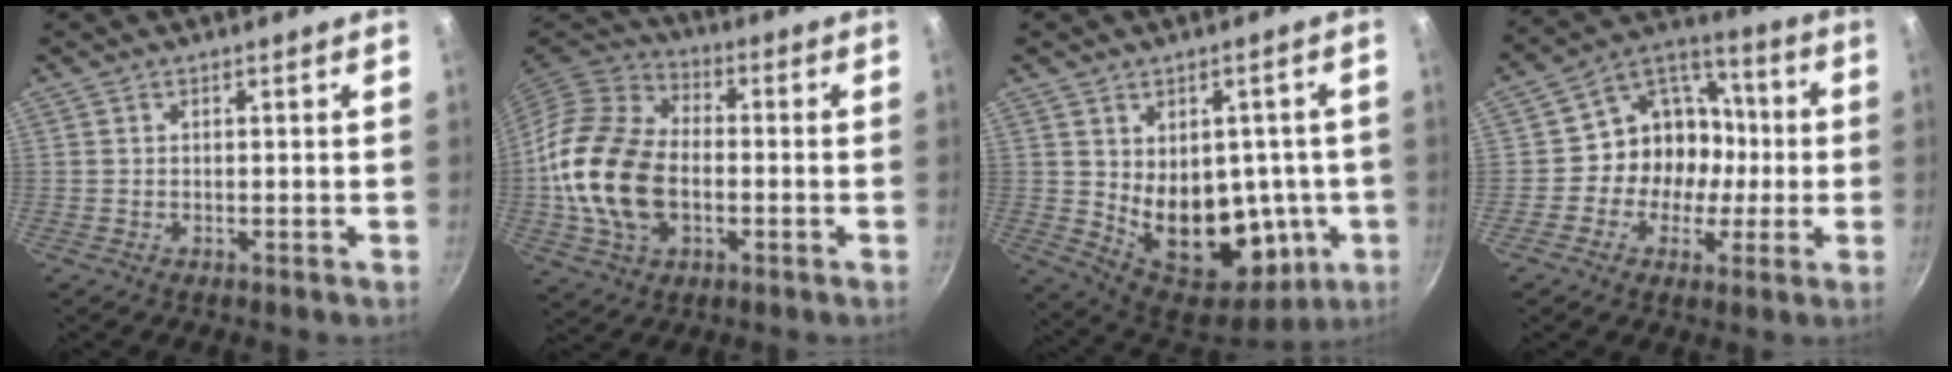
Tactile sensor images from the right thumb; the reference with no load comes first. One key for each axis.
{"total": 19.2, "fx": -2.5, "fy": 12.9, "fz": 14.0, "tx": -0.255, "ty": 0.027, "tz": -0.052}
{"total": 19.2, "fx": -1.2, "fy": 12.9, "fz": 14.2, "tx": -0.149, "ty": -0.020, "tz": 0.011}
{"total": 13.6, "fx": -1.6, "fy": 11.7, "fz": 6.8, "tx": -0.054, "ty": 0.041, "tz": -0.042}